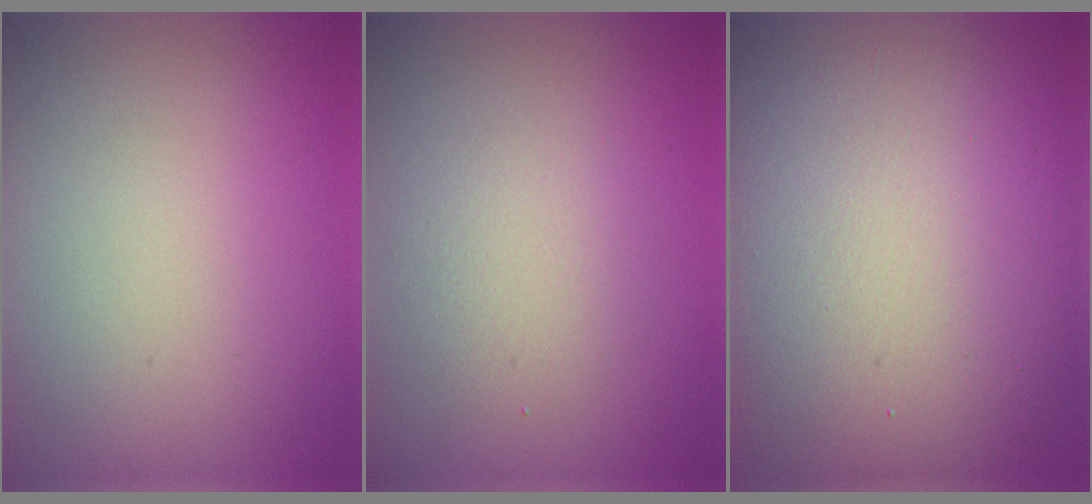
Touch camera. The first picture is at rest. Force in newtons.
{"total": 2.7, "press": 2.7, "slide": 0.2}
{"total": 17.1, "press": 17.1, "slide": 0.8}